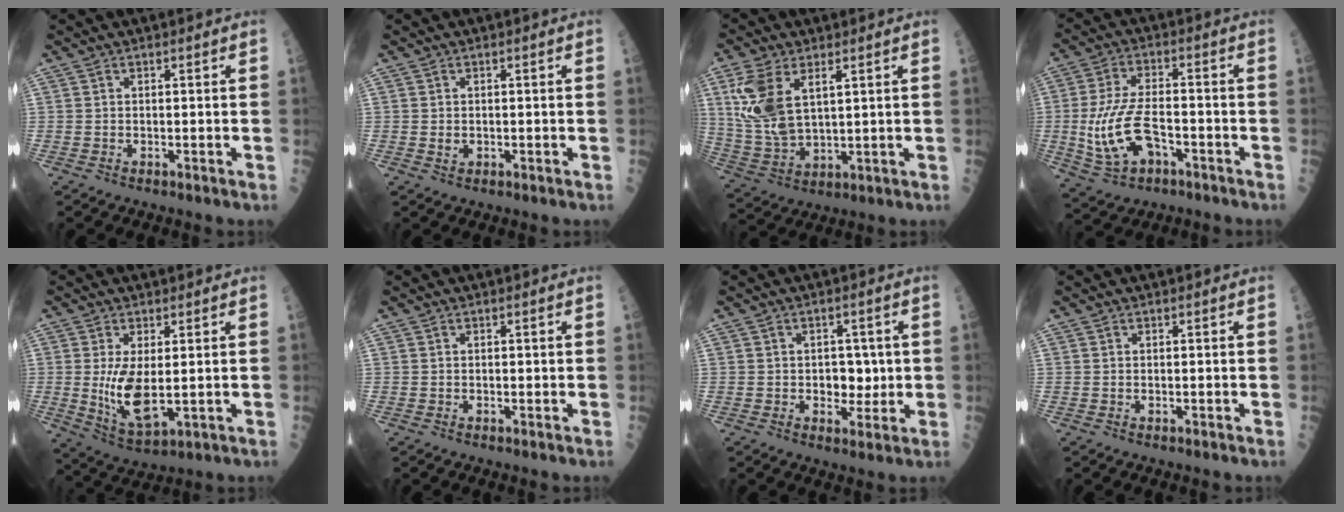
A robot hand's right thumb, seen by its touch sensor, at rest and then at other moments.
{"total": 1.0, "force": [-0.1, 0.8, 0.7], "torque": [-0.003, 0.001, 0.001]}
{"total": 12.5, "force": [4.4, 6.5, 9.7], "torque": [-0.208, -0.010, 0.099]}
{"total": 12.3, "force": [-3.1, 6.4, 10.0], "torque": [-0.206, 0.022, -0.050]}
{"total": 9.1, "force": [0.3, 3.7, 8.3], "torque": [-0.160, -0.024, 0.021]}
{"total": 0.0}
{"total": 4.9, "force": [0.1, 3.5, 3.4], "torque": [-0.014, 0.000, 0.004]}
{"total": 0.0}